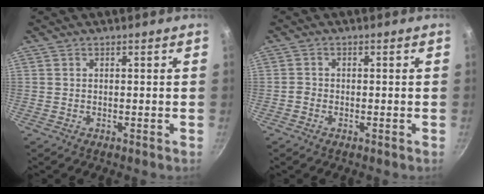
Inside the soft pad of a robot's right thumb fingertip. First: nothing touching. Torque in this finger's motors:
{"motor_torque": [0.27, 0.10, -0.21, -0.09, 0.03]}